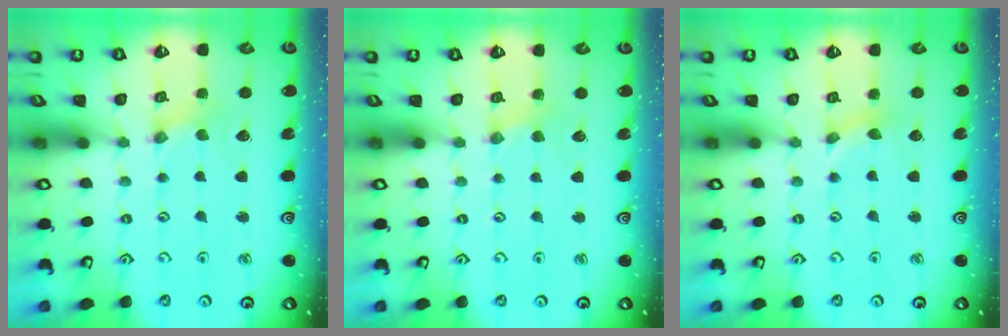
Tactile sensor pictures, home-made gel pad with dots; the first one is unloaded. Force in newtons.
{"total": 2.2, "press": 2.2, "slide": 0.4}
{"total": 2.9, "press": 2.8, "slide": 0.4}